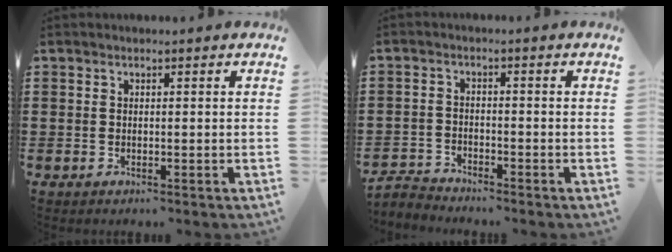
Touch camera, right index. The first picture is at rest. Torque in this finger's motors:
{"motor_torque": [-1.45, -0.60, -0.64, -0.05]}